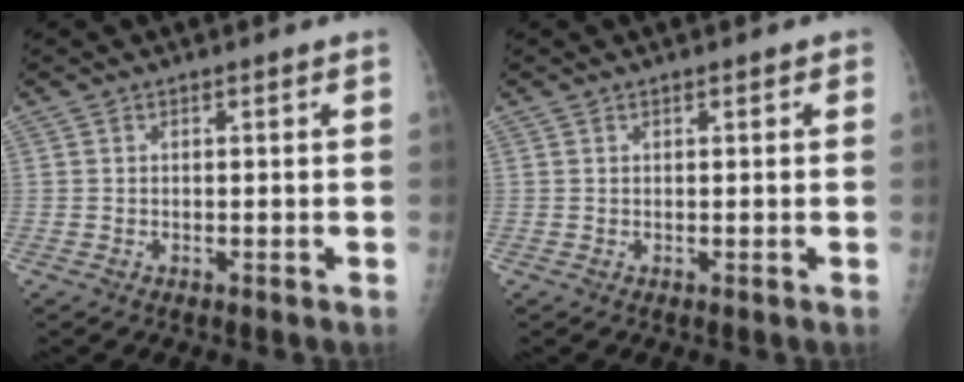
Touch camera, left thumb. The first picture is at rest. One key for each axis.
{"total": 0.7, "fx": 0.4, "fy": 0.3, "fz": 0.4, "tx": -0.001, "ty": 0.000, "tz": 0.002}